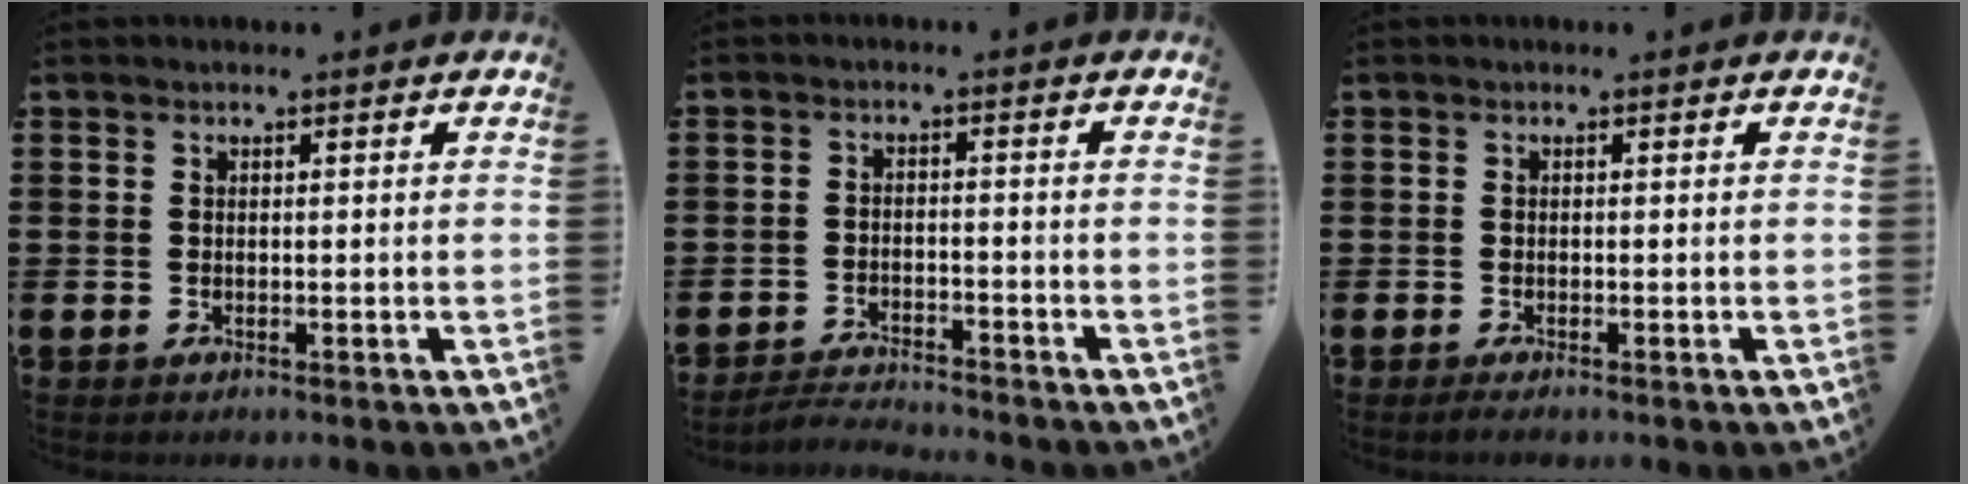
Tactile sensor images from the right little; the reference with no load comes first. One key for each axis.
{"total": 2.5, "fx": -2.5, "fy": 0.0, "fz": 0.0, "tx": -0.005, "ty": 0.004, "tz": -0.054}
{"total": 0.6, "fx": -0.3, "fy": 0.1, "fz": 0.5, "tx": -0.001, "ty": -0.006, "tz": -0.008}